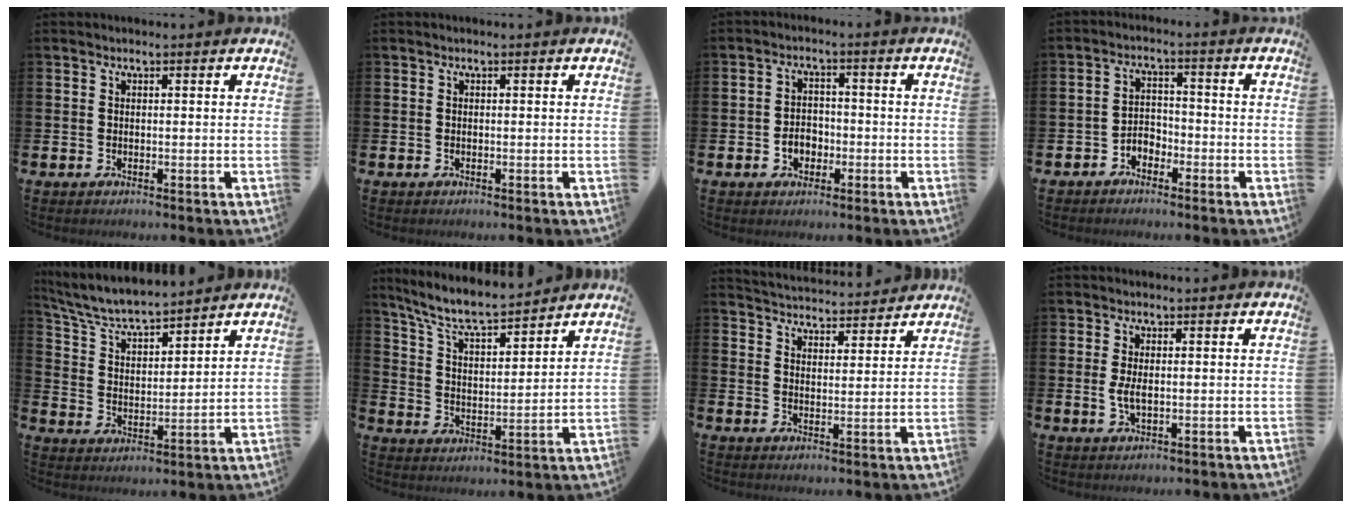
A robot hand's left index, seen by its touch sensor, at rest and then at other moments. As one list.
[{"total": 0.0}, {"total": 3.2, "force": [-1.2, 2.5, 1.6], "torque": [-0.021, 0.000, -0.030]}, {"total": 2.7, "force": [-2.3, 1.4, 0.3], "torque": [-0.017, 0.006, -0.052]}, {"total": 6.4, "force": [6.1, 0.9, 1.7], "torque": [-0.062, -0.040, 0.105]}, {"total": 8.0, "force": [7.4, 1.2, 2.8], "torque": [-0.086, -0.046, 0.131]}, {"total": 4.6, "force": [4.5, 0.5, -0.2], "torque": [-0.008, -0.034, 0.079]}, {"total": 2.5, "force": [0.0, 1.2, 2.2], "torque": [-0.040, 0.003, -0.002]}]